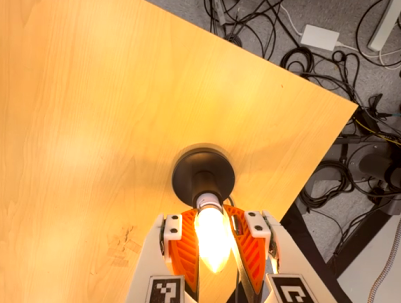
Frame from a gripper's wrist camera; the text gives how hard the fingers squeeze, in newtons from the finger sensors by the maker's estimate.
{"total": 26.0, "left": 21.3, "right": 30.8}